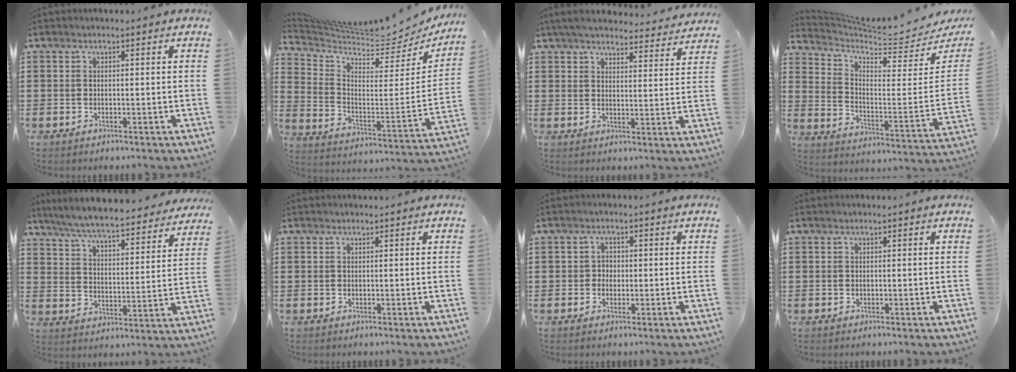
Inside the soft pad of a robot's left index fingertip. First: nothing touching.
{"total": 5.7, "force": [5.6, 0.7, 1.2], "torque": [-0.059, -0.054, 0.091]}
{"total": 4.5, "force": [4.2, 0.8, 1.5], "torque": [-0.043, -0.012, 0.075]}
{"total": 5.4, "force": [5.0, 1.1, 1.8], "torque": [-0.061, -0.050, 0.079]}
{"total": 6.5, "force": [6.2, -0.1, 2.1], "torque": [-0.068, -0.045, 0.105]}
{"total": 0.0}
{"total": 1.5, "force": [-0.1, 1.4, 0.5], "torque": [-0.016, 0.006, -0.005]}
{"total": 0.0}